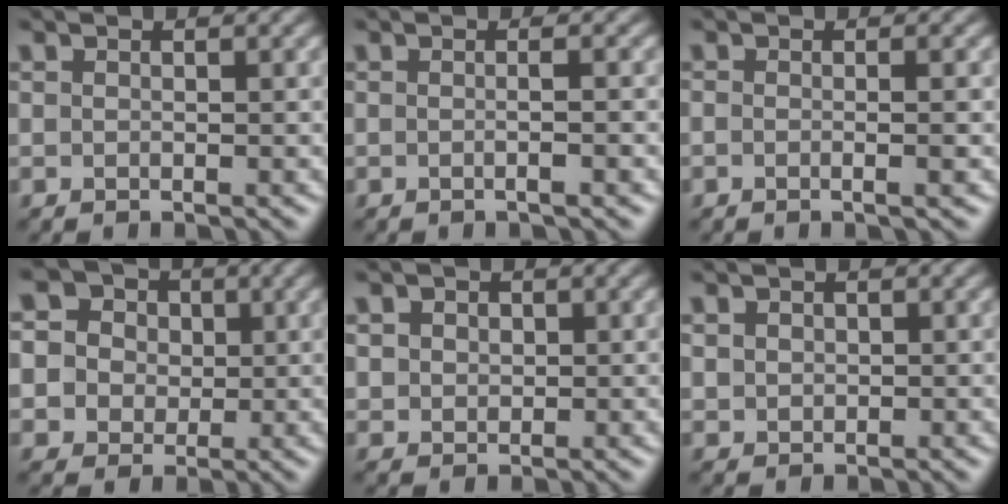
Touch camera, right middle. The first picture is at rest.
{"total": 2.4, "force": [0.0, 0.9, 2.2], "torque": [-0.009, -0.004, -0.017]}
{"total": 2.8, "force": [0.1, 1.3, 2.4], "torque": [0.000, 0.006, -0.022]}
{"total": 8.9, "force": [3.0, 7.7, 3.5], "torque": [-0.076, 0.031, 0.031]}
{"total": 3.0, "force": [1.4, 2.3, 1.3], "torque": [-0.033, 0.007, 0.026]}
{"total": 1.1, "force": [0.3, 1.0, 0.4], "torque": [-0.004, -0.003, 0.010]}